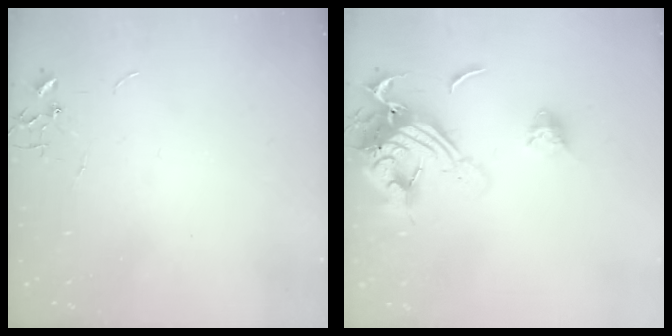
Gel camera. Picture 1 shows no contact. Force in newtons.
{"total": 19.1, "press": 19.0, "slide": 1.8}